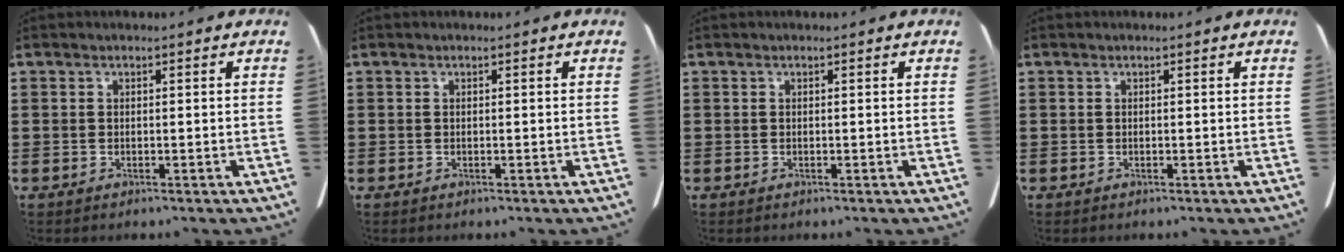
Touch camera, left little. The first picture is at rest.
{"total": 0.0}
{"total": 0.0}
{"total": 0.0}